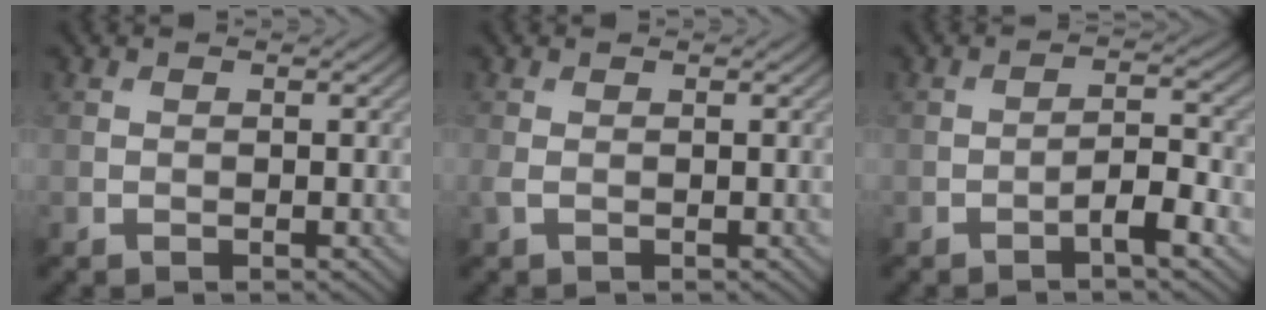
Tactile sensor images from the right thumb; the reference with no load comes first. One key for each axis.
{"total": 0.8, "fx": -0.1, "fy": 0.2, "fz": 0.7, "tx": -0.024, "ty": 0.000, "tz": -0.002}
{"total": 3.7, "fx": -1.9, "fy": 0.8, "fz": 3.1, "tx": -0.054, "ty": 0.008, "tz": -0.040}